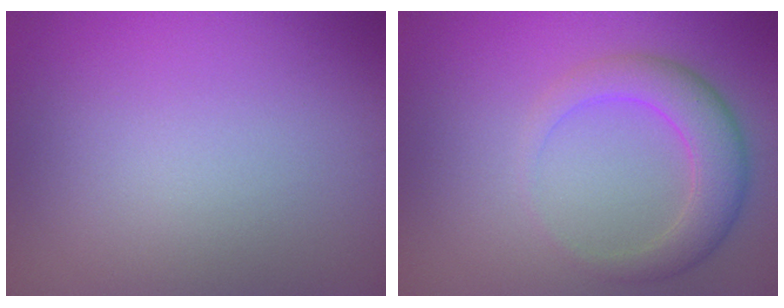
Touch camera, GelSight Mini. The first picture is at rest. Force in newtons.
{"total": 4.2, "press": 4.2, "slide": 0.2}